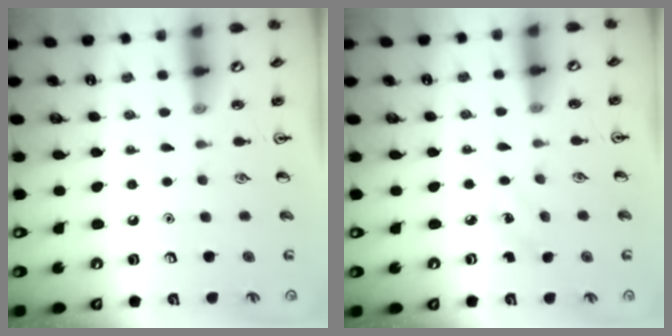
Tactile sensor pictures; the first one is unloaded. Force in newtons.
{"total": 1.9, "press": 1.7, "slide": 0.7}